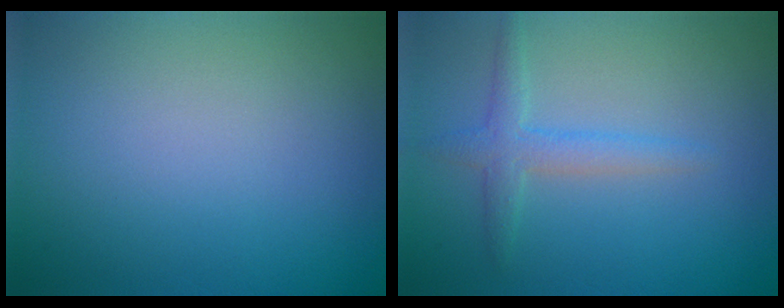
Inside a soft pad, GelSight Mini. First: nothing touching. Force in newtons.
{"total": 2.2, "press": 2.2, "slide": 0.0}